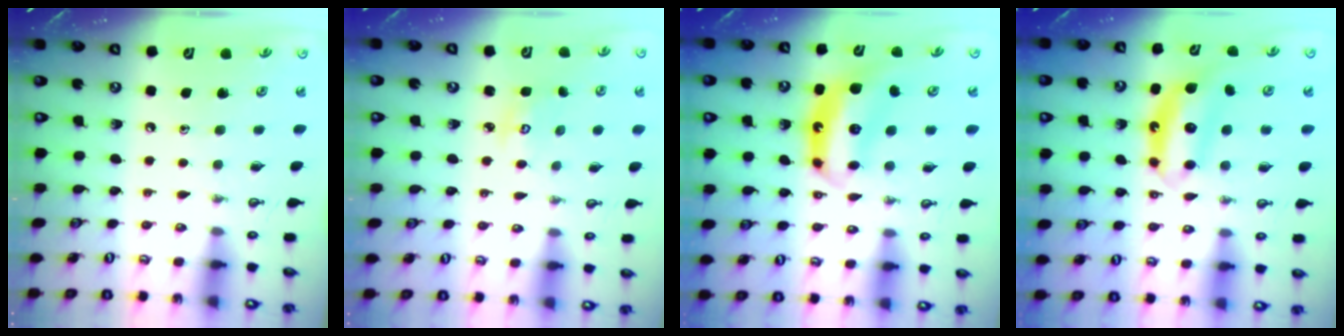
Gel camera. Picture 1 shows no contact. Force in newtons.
{"total": 2.9, "press": 2.9, "slide": 0.1}
{"total": 7.5, "press": 7.5, "slide": 0.7}
{"total": 6.5, "press": 6.5, "slide": 0.3}